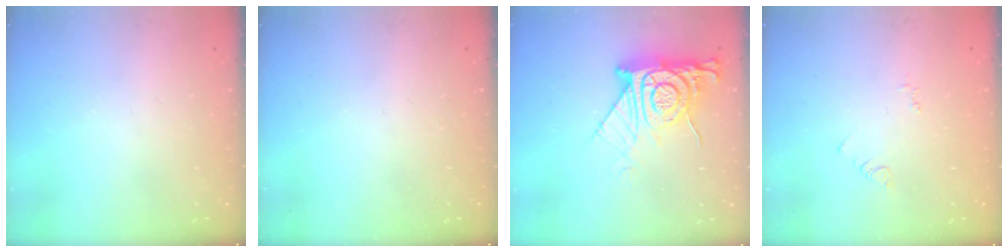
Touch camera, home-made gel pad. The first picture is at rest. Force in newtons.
{"total": 0.0}
{"total": 14.5, "press": 14.4, "slide": 1.2}
{"total": 2.9, "press": 2.9, "slide": 0.4}